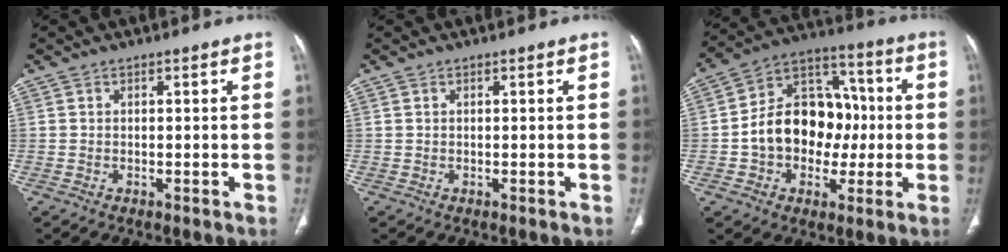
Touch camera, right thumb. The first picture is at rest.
{"total": 0.0}
{"total": 17.1, "force": [-1.3, 12.8, 11.3], "torque": [-0.135, 0.045, -0.022]}